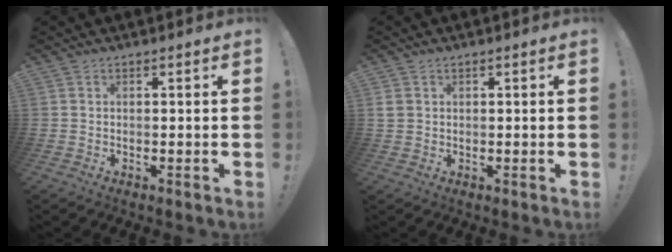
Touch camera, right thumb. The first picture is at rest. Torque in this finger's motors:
{"motor_torque": [0.21, -0.19, 0.26, 0.01, 0.00]}